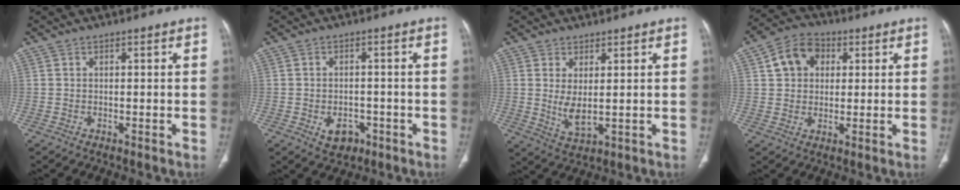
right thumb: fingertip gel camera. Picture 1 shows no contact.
{"total": 4.7, "force": [-2.0, 3.4, 2.7], "torque": [-0.028, 0.011, -0.020]}
{"total": 4.9, "force": [0.7, 1.9, 4.4], "torque": [-0.085, -0.020, 0.024]}
{"total": 8.9, "force": [2.7, 7.0, 4.9], "torque": [-0.062, 0.006, 0.039]}